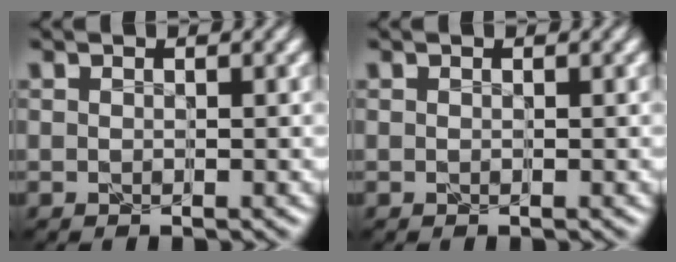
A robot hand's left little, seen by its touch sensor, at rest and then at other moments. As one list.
[{"total": 0.0}]